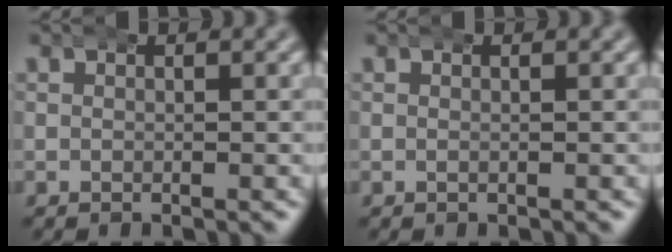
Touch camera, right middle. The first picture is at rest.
{"total": 0.0}